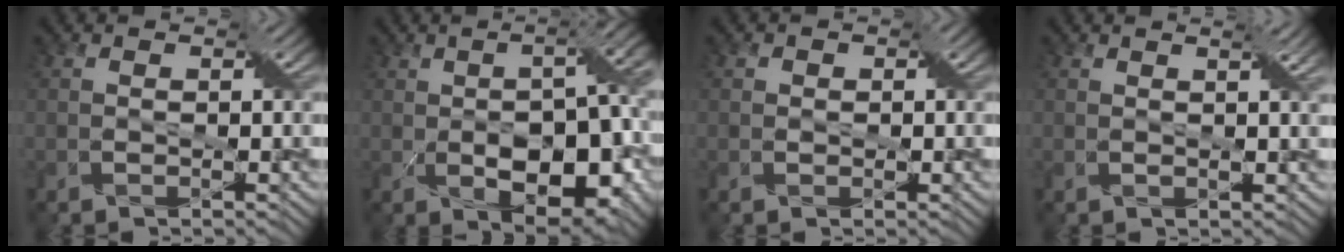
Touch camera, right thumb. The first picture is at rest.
{"total": 12.7, "force": [-2.3, 5.9, 11.0], "torque": [-0.160, -0.008, -0.029]}
{"total": 1.1, "force": [0.2, 1.1, 0.3], "torque": [-0.002, -0.001, 0.001]}
{"total": 2.3, "force": [1.2, 0.2, 2.0], "torque": [-0.033, -0.003, 0.019]}